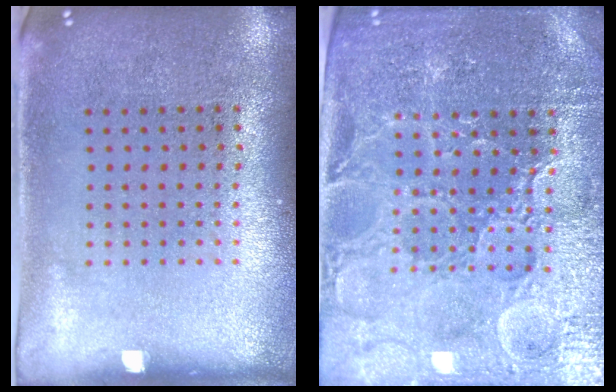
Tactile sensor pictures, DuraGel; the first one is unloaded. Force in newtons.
{"total": 4.3, "press": 4.1, "slide": 1.2}